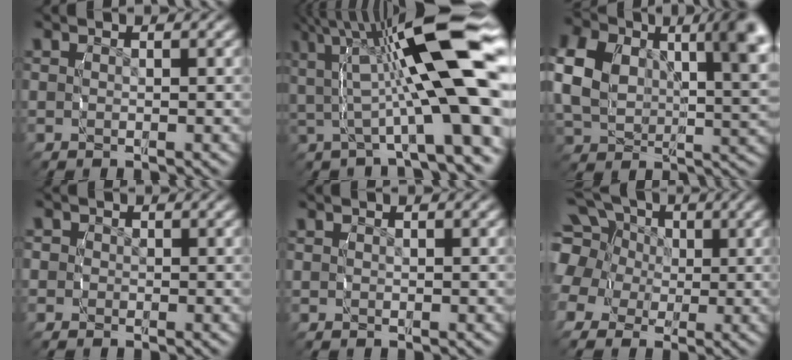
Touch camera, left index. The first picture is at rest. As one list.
[{"total": 9.3, "force": [1.2, 3.1, 8.7], "torque": [-0.126, 0.027, 0.011]}, {"total": 9.0, "force": [2.1, 6.3, 6.0], "torque": [-0.105, -0.005, 0.035]}, {"total": 1.8, "force": [-0.2, 1.8, -0.3], "torque": [0.009, -0.001, -0.010]}, {"total": 0.0}, {"total": 10.8, "force": [2.5, 9.5, 4.6], "torque": [-0.087, -0.001, 0.025]}]